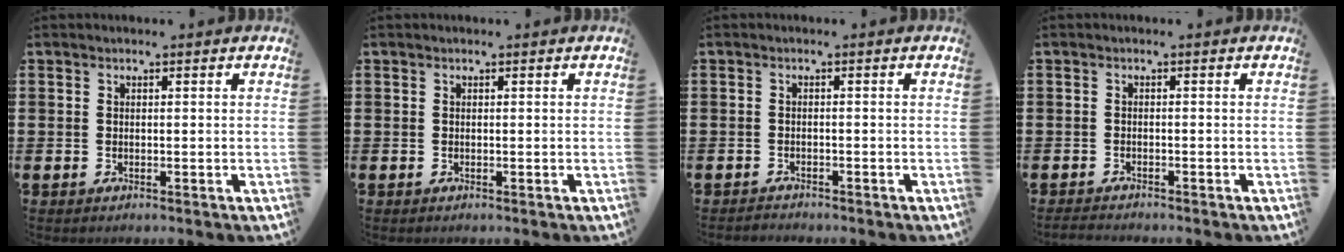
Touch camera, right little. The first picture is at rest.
{"total": 0.0}
{"total": 0.8, "force": [-0.8, 0.1, -0.1], "torque": [-0.002, 0.002, -0.017]}
{"total": 1.0, "force": [-1.0, 0.1, 0.1], "torque": [-0.005, 0.000, -0.021]}